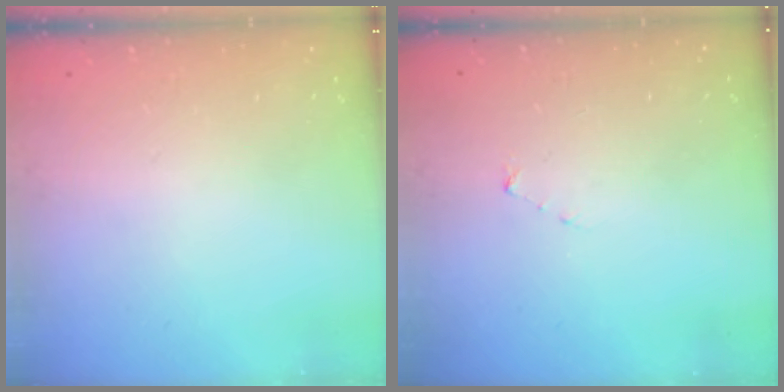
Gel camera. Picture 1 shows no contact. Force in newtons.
{"total": 3.0, "press": 3.0, "slide": 0.3}